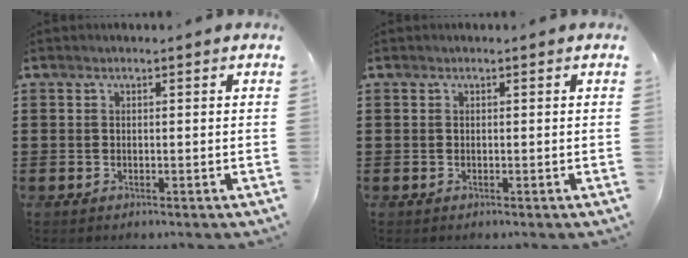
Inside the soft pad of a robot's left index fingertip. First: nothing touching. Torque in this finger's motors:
{"motor_torque": [0.00, 0.00, 0.01, 0.00]}